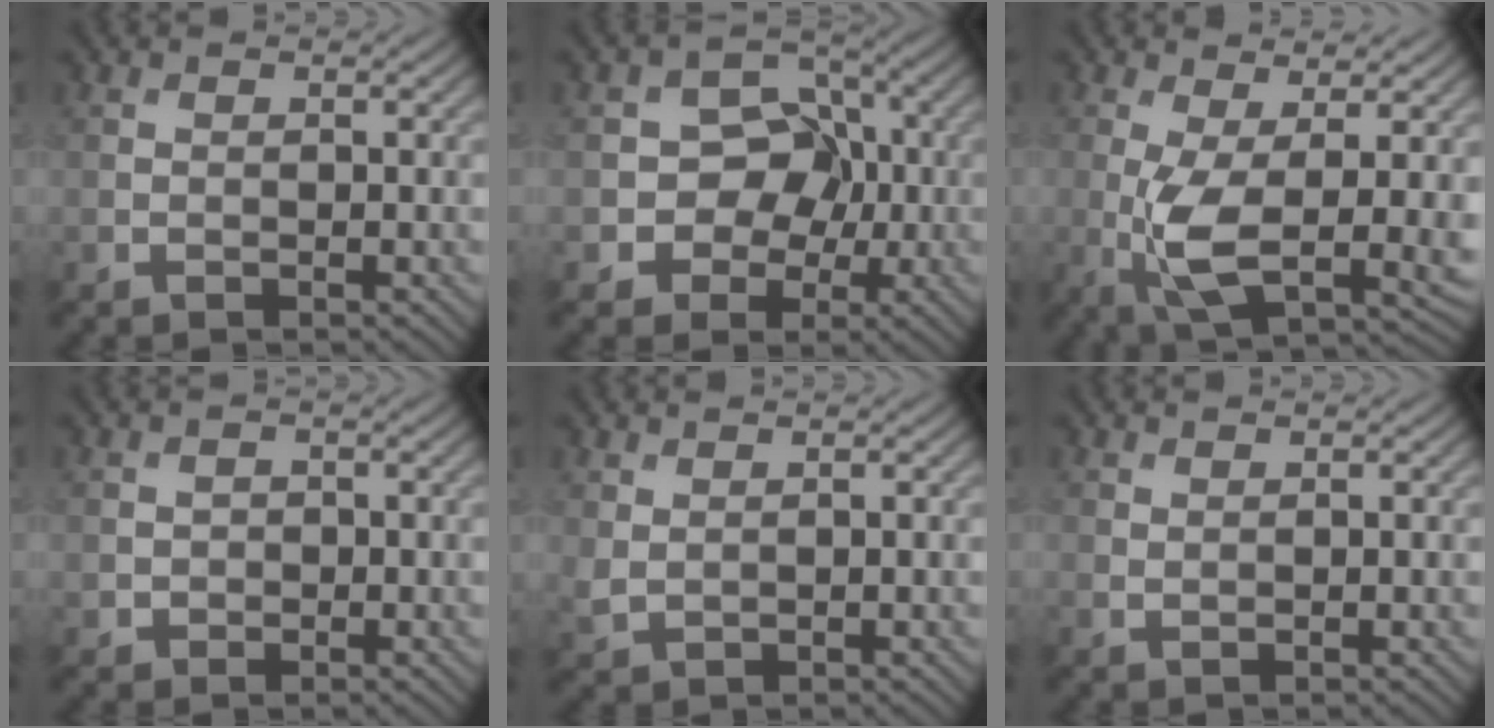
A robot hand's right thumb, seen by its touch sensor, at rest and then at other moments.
{"total": 6.9, "force": [-1.3, 5.9, 3.4], "torque": [-0.037, 0.003, -0.046]}
{"total": 7.7, "force": [-0.3, 2.6, 7.2], "torque": [-0.157, -0.012, -0.003]}
{"total": 1.4, "force": [-0.3, 1.3, 0.3], "torque": [-0.007, -0.006, -0.006]}
{"total": 1.6, "force": [0.8, 0.9, 1.0], "torque": [-0.031, -0.003, 0.023]}
{"total": 0.5, "force": [0.4, 0.1, 0.2], "torque": [-0.006, 0.000, 0.010]}